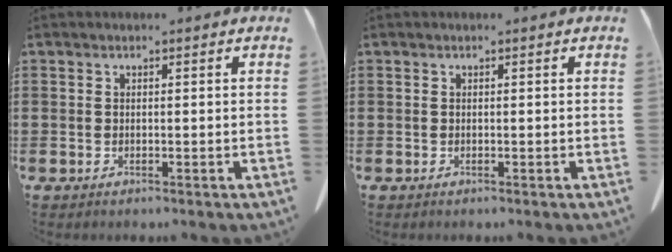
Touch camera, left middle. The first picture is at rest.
{"total": 0.0}